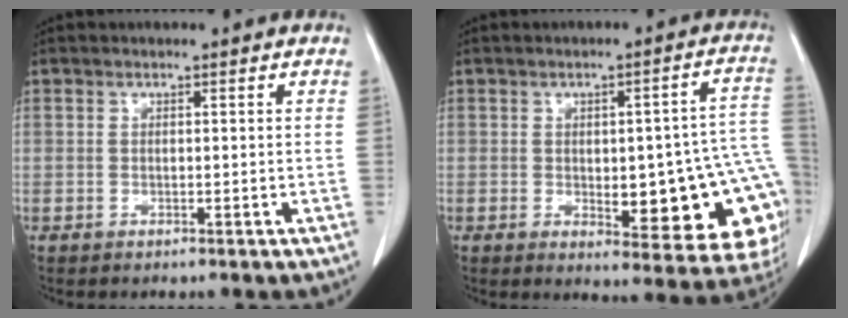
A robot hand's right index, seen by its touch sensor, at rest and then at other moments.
{"total": 18.4, "force": [-3.3, 6.2, 17.0], "torque": [-0.117, 0.028, -0.018]}